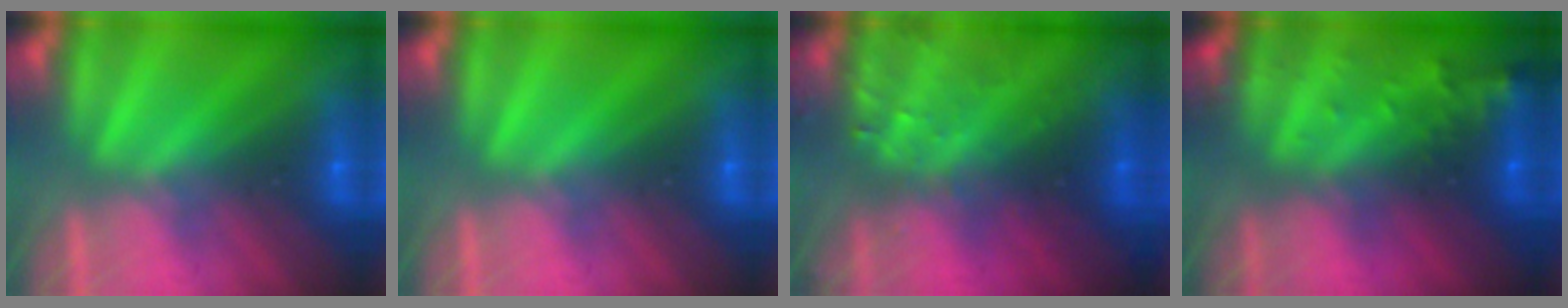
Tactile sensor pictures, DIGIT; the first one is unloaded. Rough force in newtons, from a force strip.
{"total": 0.0}
{"total": 6.6}
{"total": 6.8}